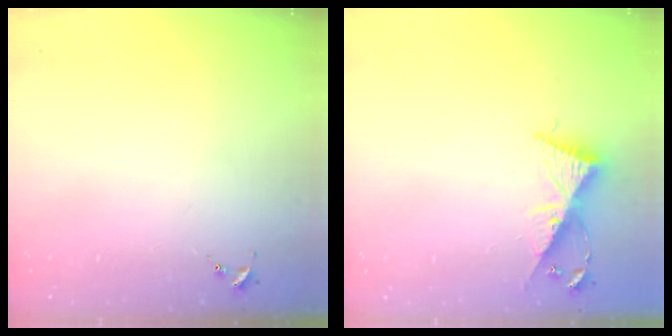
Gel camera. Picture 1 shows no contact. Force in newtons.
{"total": 9.8, "press": 9.8, "slide": 0.2}